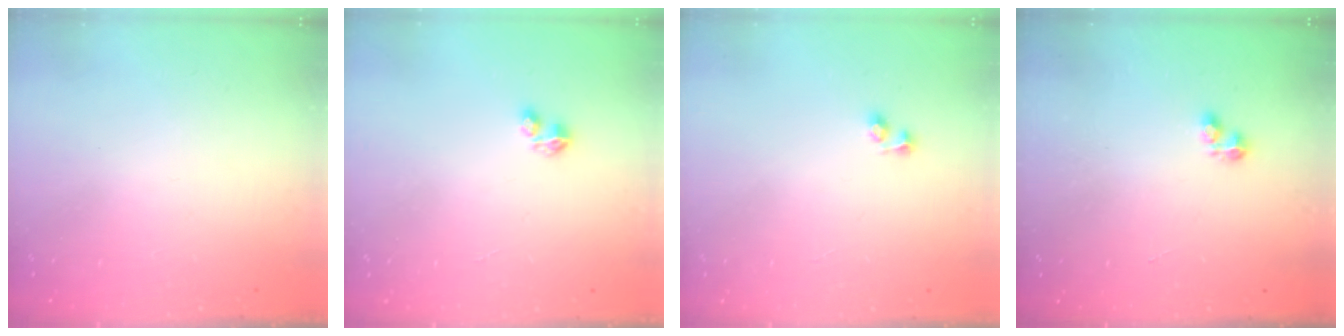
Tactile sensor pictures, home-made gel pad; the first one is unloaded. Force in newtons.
{"total": 2.7, "press": 2.7, "slide": 0.4}
{"total": 2.6, "press": 2.3, "slide": 1.2}
{"total": 3.4, "press": 3.3, "slide": 0.5}